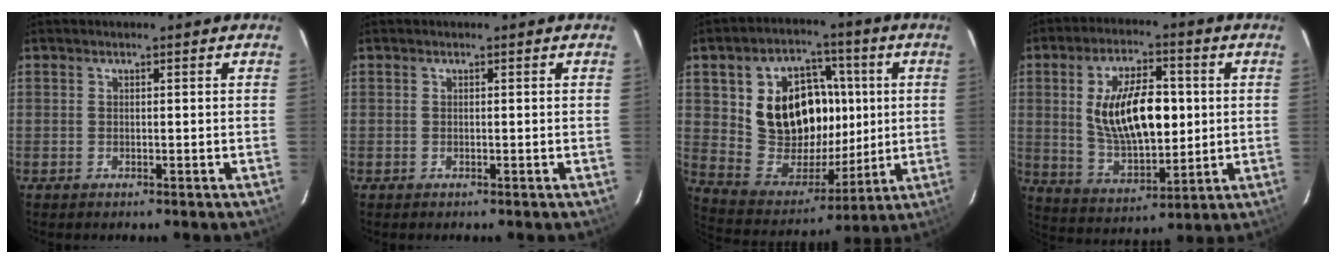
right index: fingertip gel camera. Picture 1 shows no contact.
{"total": 0.0}
{"total": 18.5, "force": [4.0, 14.4, 11.0], "torque": [-0.230, 0.026, 0.093]}
{"total": 15.9, "force": [1.9, 7.6, 13.8], "torque": [-0.248, 0.005, 0.049]}